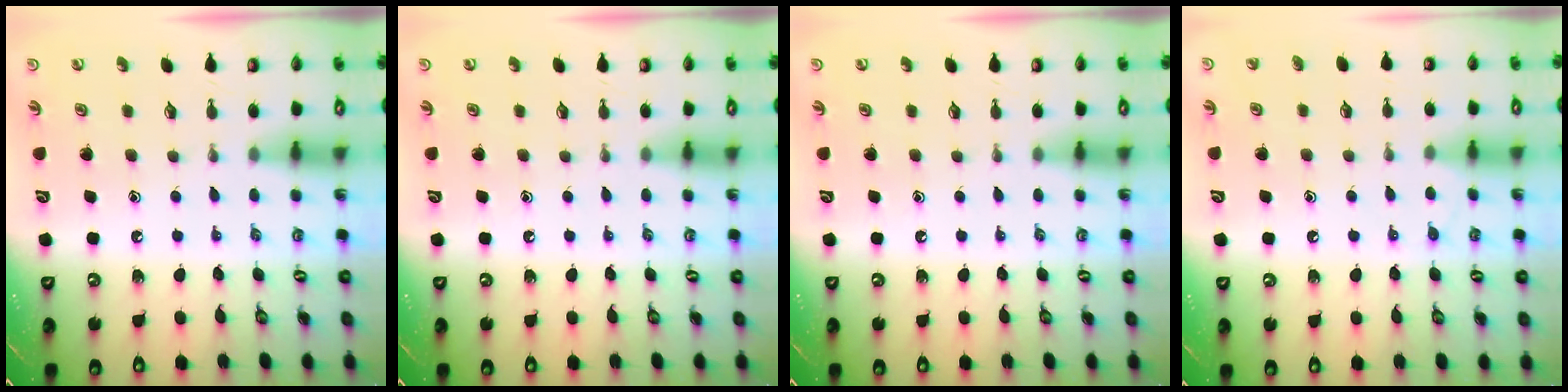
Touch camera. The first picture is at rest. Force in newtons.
{"total": 0.0}
{"total": 0.0}
{"total": 6.3, "press": 6.2, "slide": 0.6}